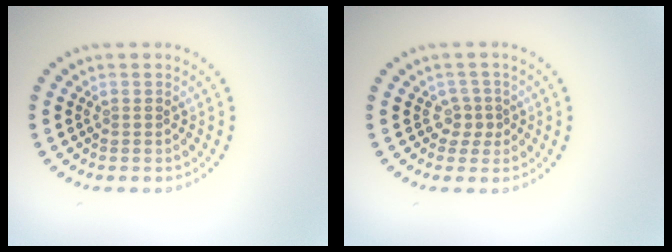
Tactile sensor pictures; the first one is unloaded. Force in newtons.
{"total": 1.7, "press": 1.2, "slide": 1.3}